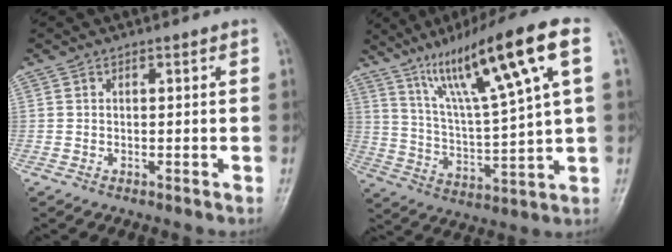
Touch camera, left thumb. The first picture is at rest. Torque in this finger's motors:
{"motor_torque": [0.30, 0.14, 1.69, -1.08, 0.31]}